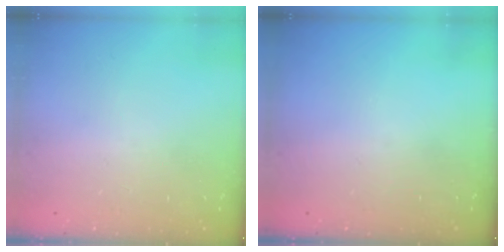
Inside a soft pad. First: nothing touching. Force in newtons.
{"total": 0.0}